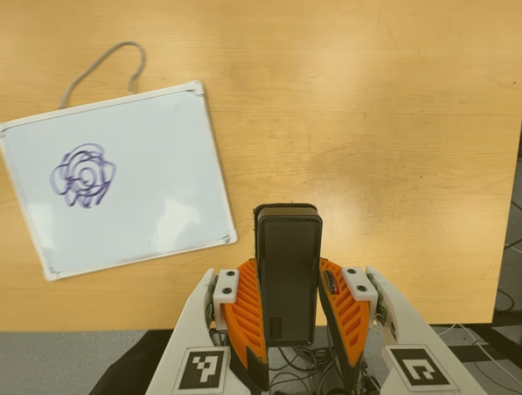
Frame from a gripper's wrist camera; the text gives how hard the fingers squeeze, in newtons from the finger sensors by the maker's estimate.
{"total": 4.2, "left": 2.8, "right": 5.6}